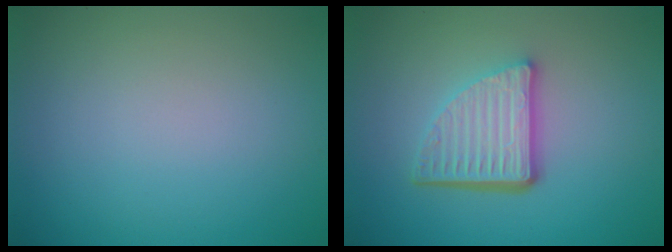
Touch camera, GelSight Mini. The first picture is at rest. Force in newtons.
{"total": 5.4, "press": 3.7, "slide": 3.9}